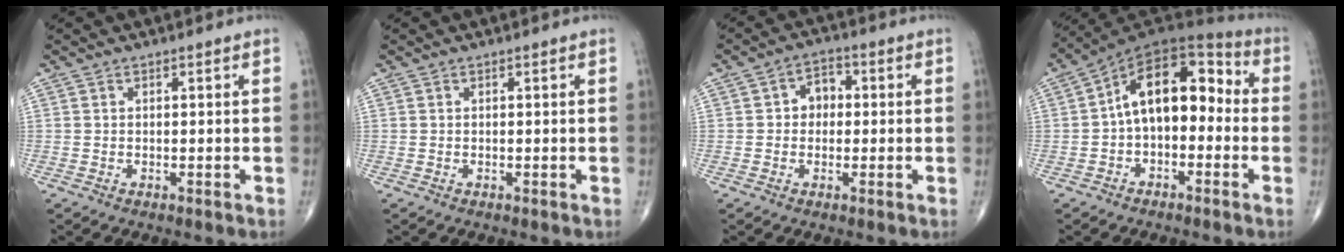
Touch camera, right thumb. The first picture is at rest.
{"total": 0.0}
{"total": 4.6, "force": [0.2, 3.7, 2.7], "torque": [-0.019, 0.016, -0.006]}
{"total": 14.4, "force": [-0.5, 8.7, 11.4], "torque": [-0.145, 0.052, -0.026]}